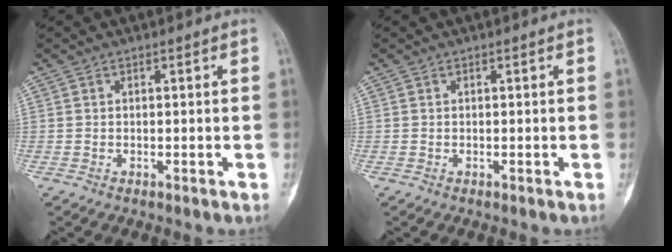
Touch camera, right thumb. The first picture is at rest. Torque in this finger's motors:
{"motor_torque": [0.00, 0.00, 0.04, -0.02, 0.03]}